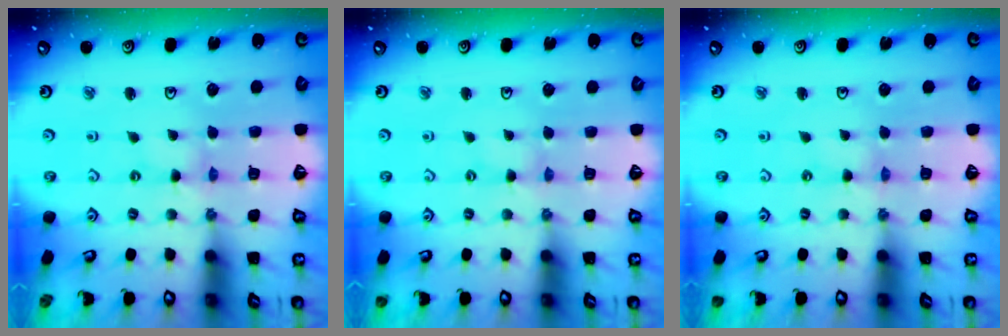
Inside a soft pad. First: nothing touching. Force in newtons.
{"total": 0.0}
{"total": 0.0}